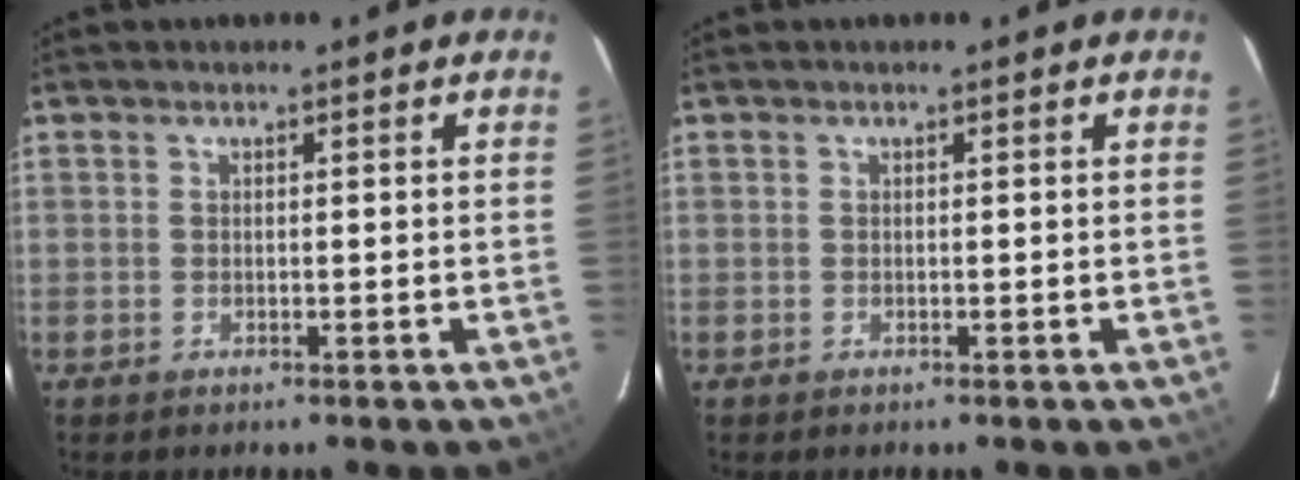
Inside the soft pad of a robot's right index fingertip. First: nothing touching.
{"total": 0.0}